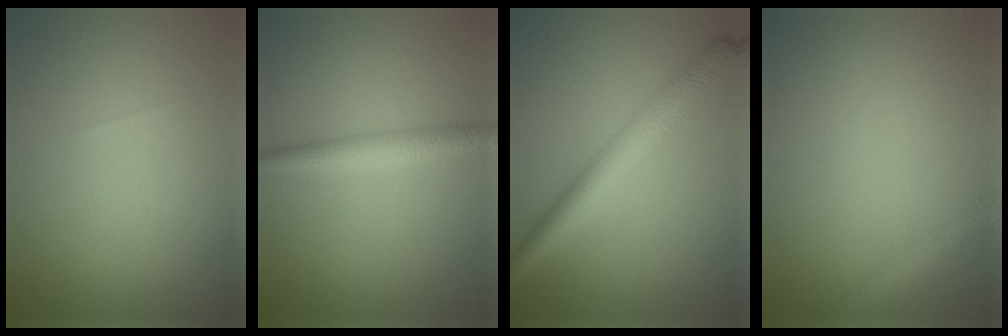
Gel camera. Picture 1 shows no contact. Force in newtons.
{"total": 2.4, "press": 2.4, "slide": 0.0}
{"total": 4.7, "press": 4.7, "slide": 0.1}
{"total": 1.9, "press": 1.9, "slide": 0.1}